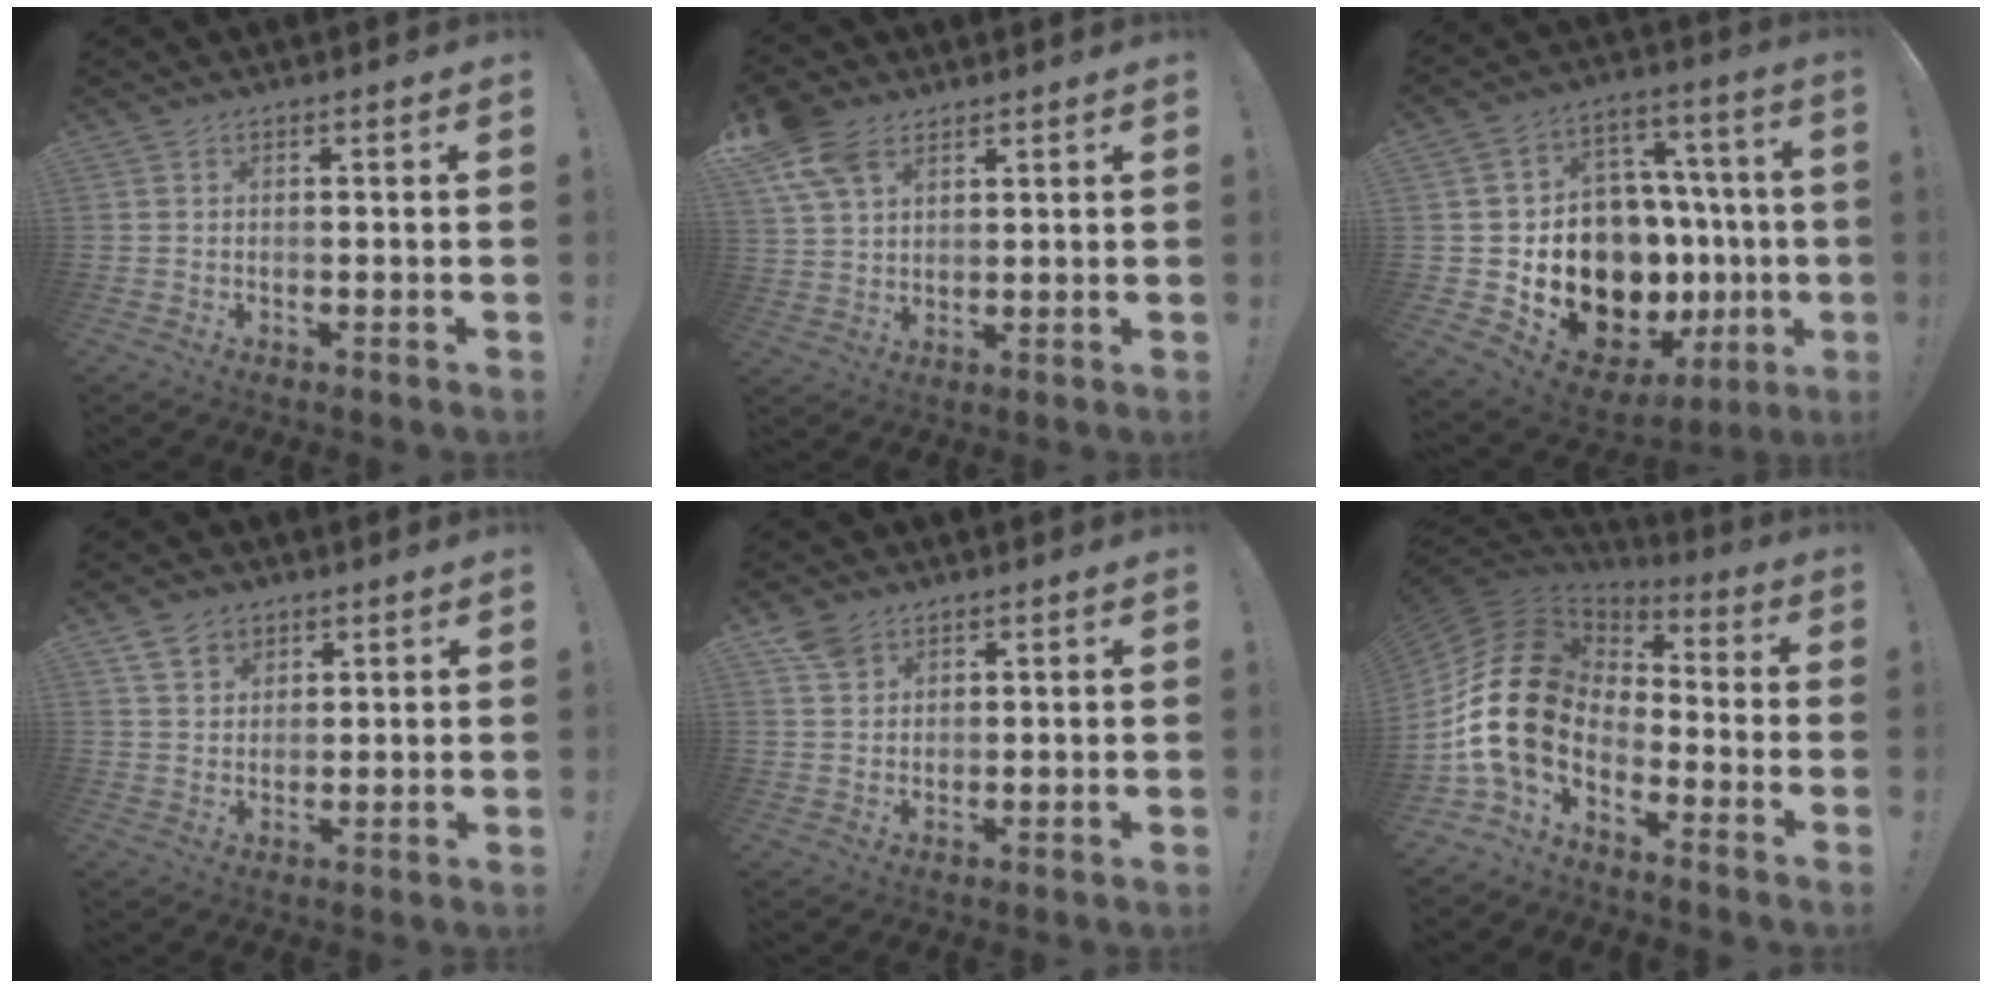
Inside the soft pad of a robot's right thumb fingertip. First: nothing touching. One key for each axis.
{"total": 10.4, "fx": 6.0, "fy": 6.6, "fz": 5.5, "tx": -0.103, "ty": -0.019, "tz": 0.117}
{"total": 20.9, "fx": -4.9, "fy": 15.8, "fz": 12.9, "tx": -0.195, "ty": 0.015, "tz": -0.024}
{"total": 6.7, "fx": 4.3, "fy": 4.7, "fz": 1.9, "tx": -0.031, "ty": -0.020, "tz": 0.084}
{"total": 5.3, "fx": 3.5, "fy": 3.6, "fz": 1.7, "tx": -0.012, "ty": -0.019, "tz": 0.066}
{"total": 18.2, "fx": -3.1, "fy": 12.2, "fz": 13.2, "tx": -0.283, "ty": 0.016, "tz": -0.052}